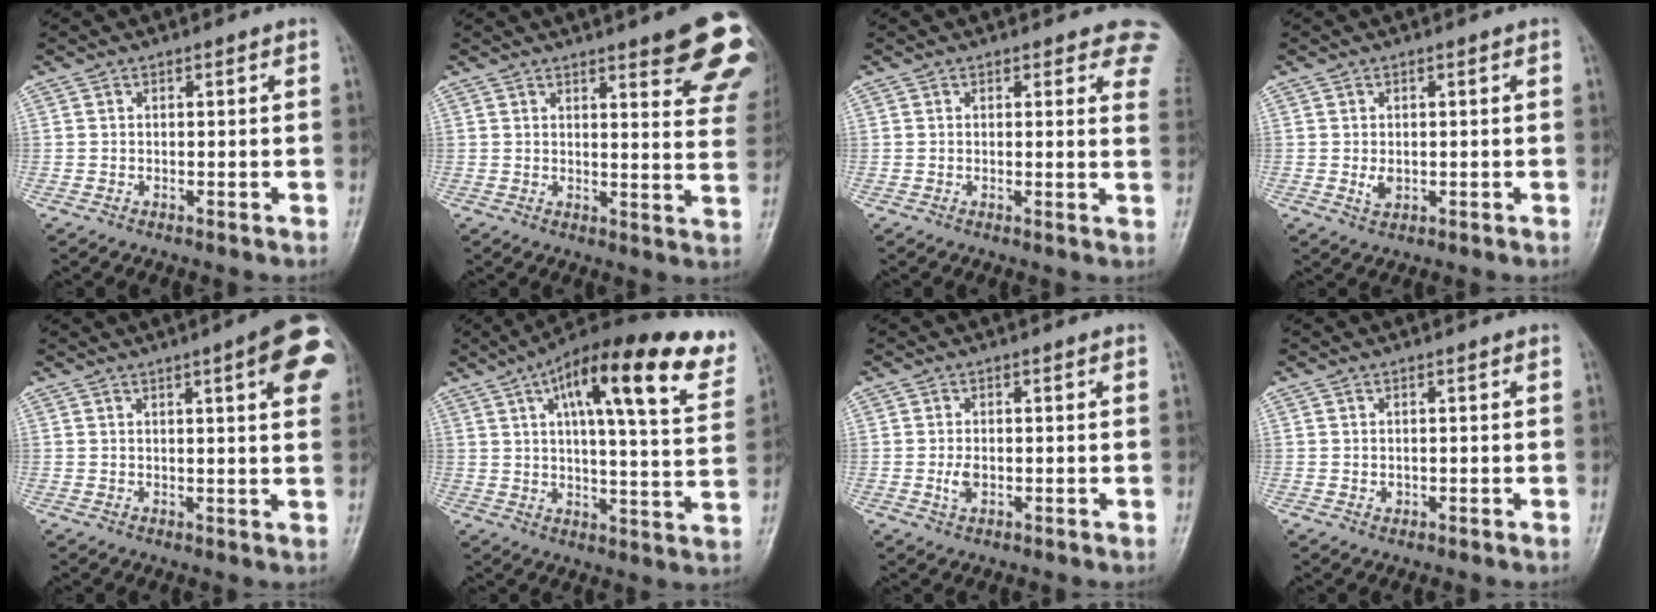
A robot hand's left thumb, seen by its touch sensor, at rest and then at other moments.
{"total": 15.8, "force": [9.7, 3.7, 11.8], "torque": [-0.115, -0.046, 0.104]}
{"total": 6.3, "force": [4.7, 2.5, 3.3], "torque": [-0.002, -0.019, 0.032]}
{"total": 2.1, "force": [-0.2, 1.5, 1.4], "torque": [-0.017, -0.003, 0.000]}
{"total": 10.8, "force": [4.2, 1.9, 9.7], "torque": [-0.101, -0.005, 0.042]}
{"total": 23.9, "force": [12.5, 6.6, 19.2], "torque": [-0.262, -0.014, 0.172]}
{"total": 2.2, "force": [-0.5, 1.4, 1.7], "torque": [-0.031, 0.002, -0.008]}
{"total": 0.8, "force": [-0.2, 0.7, 0.2], "torque": [0.000, 0.003, 0.000]}